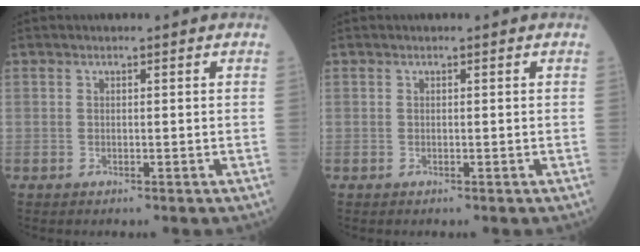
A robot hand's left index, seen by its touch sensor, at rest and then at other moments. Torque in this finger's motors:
{"motor_torque": [0.10, 0.13, 0.00, 0.00]}